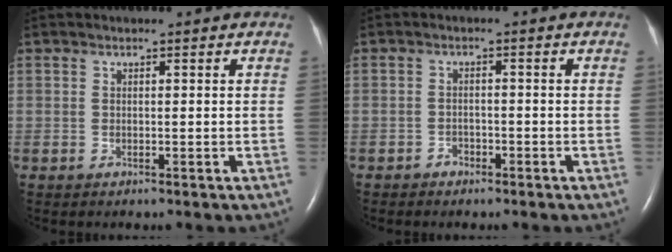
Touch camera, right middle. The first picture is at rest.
{"total": 1.5, "force": [-1.1, 0.9, 0.3], "torque": [-0.007, 0.004, -0.020]}